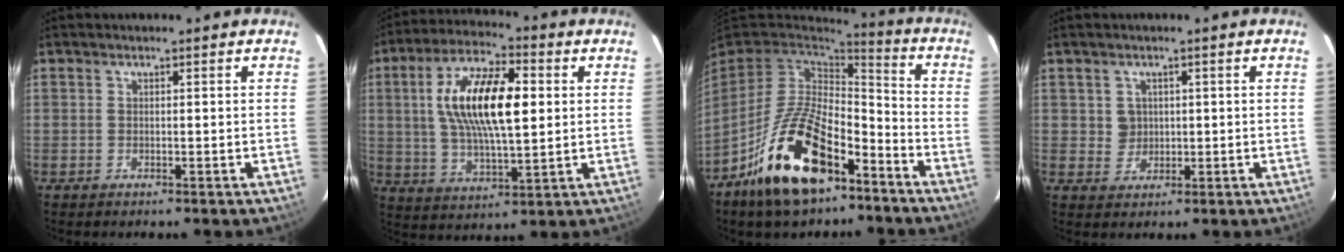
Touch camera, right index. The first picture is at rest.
{"total": 16.7, "force": [2.9, 6.3, 15.2], "torque": [-0.284, 0.016, 0.053]}
{"total": 20.4, "force": [-11.6, 9.6, 13.8], "torque": [-0.271, -0.006, -0.200]}
{"total": 2.9, "force": [0.8, 2.8, 0.3], "torque": [0.002, 0.008, 0.014]}